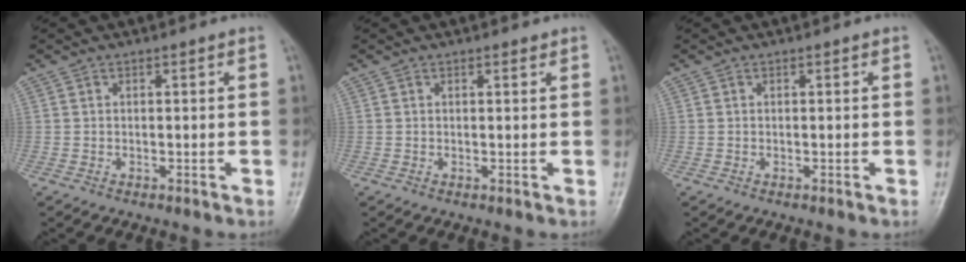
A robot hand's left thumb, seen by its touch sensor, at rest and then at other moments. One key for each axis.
{"total": 0.8, "fx": 0.6, "fy": 0.3, "fz": 0.4, "tx": -0.008, "ty": -0.003, "tz": 0.007}
{"total": 0.0}